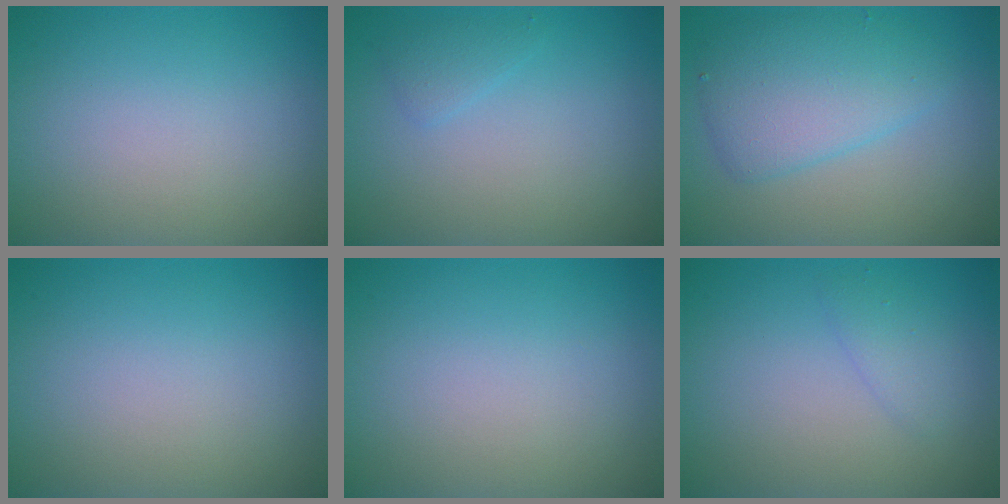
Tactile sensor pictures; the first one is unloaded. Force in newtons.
{"total": 1.1, "press": 1.1, "slide": 0.1}
{"total": 4.8, "press": 4.8, "slide": 0.0}
{"total": 0.0}
{"total": 0.0}
{"total": 1.3, "press": 1.3, "slide": 0.1}